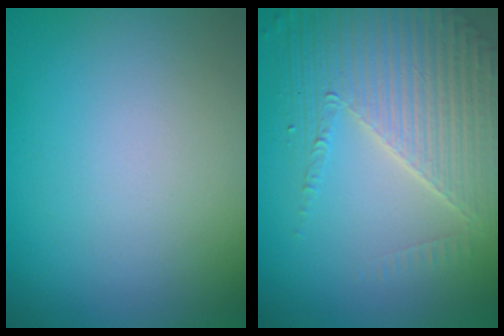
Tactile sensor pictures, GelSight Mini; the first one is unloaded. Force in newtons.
{"total": 6.2, "press": 4.7, "slide": 4.0}